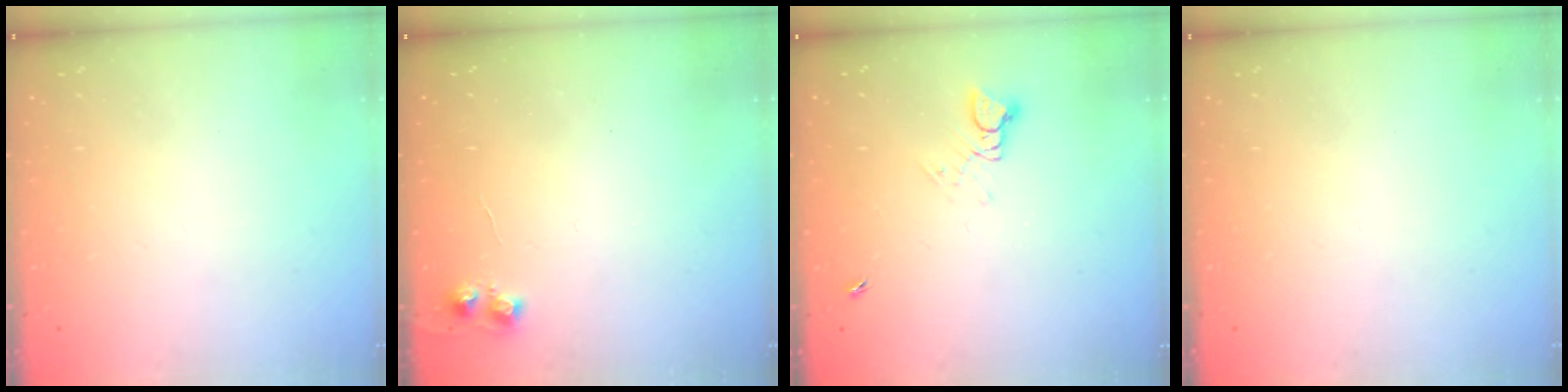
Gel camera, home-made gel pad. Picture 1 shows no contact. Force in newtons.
{"total": 5.2, "press": 5.1, "slide": 0.5}
{"total": 3.5, "press": 3.5, "slide": 0.1}
{"total": 0.0}